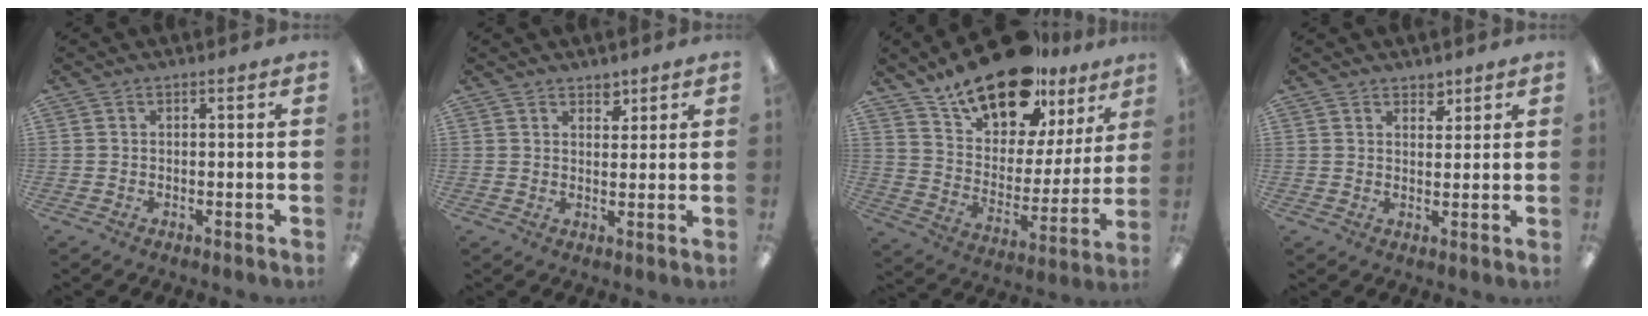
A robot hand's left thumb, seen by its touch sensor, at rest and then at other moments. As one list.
[{"total": 3.0, "force": [2.4, 1.7, 0.8], "torque": [0.006, -0.016, 0.041]}, {"total": 19.9, "force": [15.7, 8.6, 8.7], "torque": [-0.155, -0.105, 0.279]}, {"total": 3.0, "force": [2.5, 1.6, 0.7], "torque": [0.007, -0.017, 0.042]}]